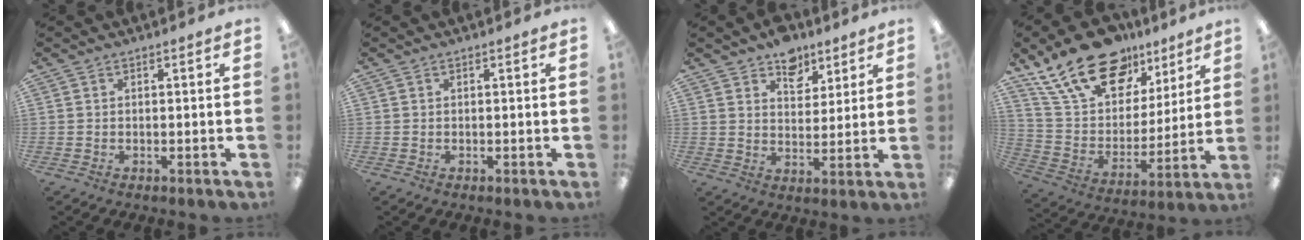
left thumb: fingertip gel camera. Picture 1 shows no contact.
{"total": 0.0}
{"total": 7.9, "force": [6.0, 4.9, 1.7], "torque": [-0.006, -0.040, 0.105]}
{"total": 22.0, "force": [15.3, 12.0, 10.2], "torque": [-0.188, -0.085, 0.278]}